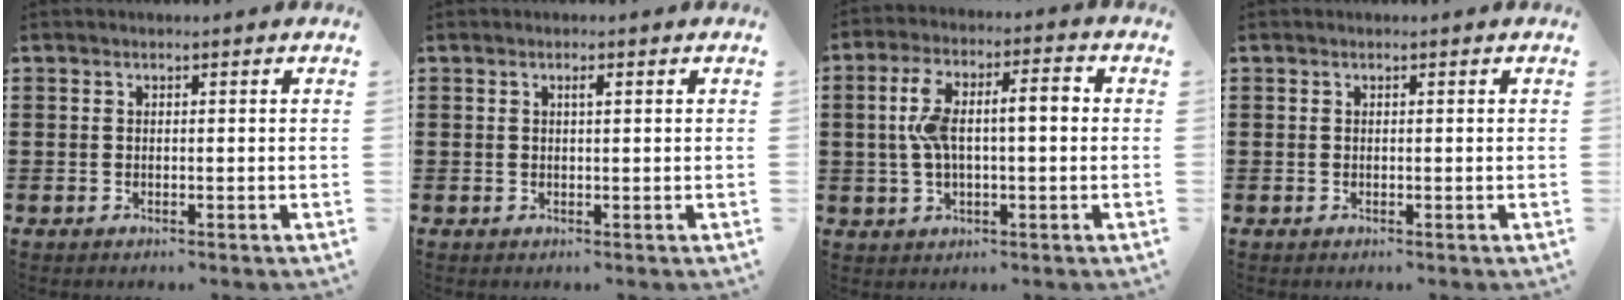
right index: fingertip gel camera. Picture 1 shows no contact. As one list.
[{"total": 1.0, "force": [0.4, 0.2, 0.9], "torque": [-0.018, 0.001, 0.006]}, {"total": 8.2, "force": [0.5, 3.0, 7.6], "torque": [-0.157, 0.010, 0.001]}, {"total": 0.0}]